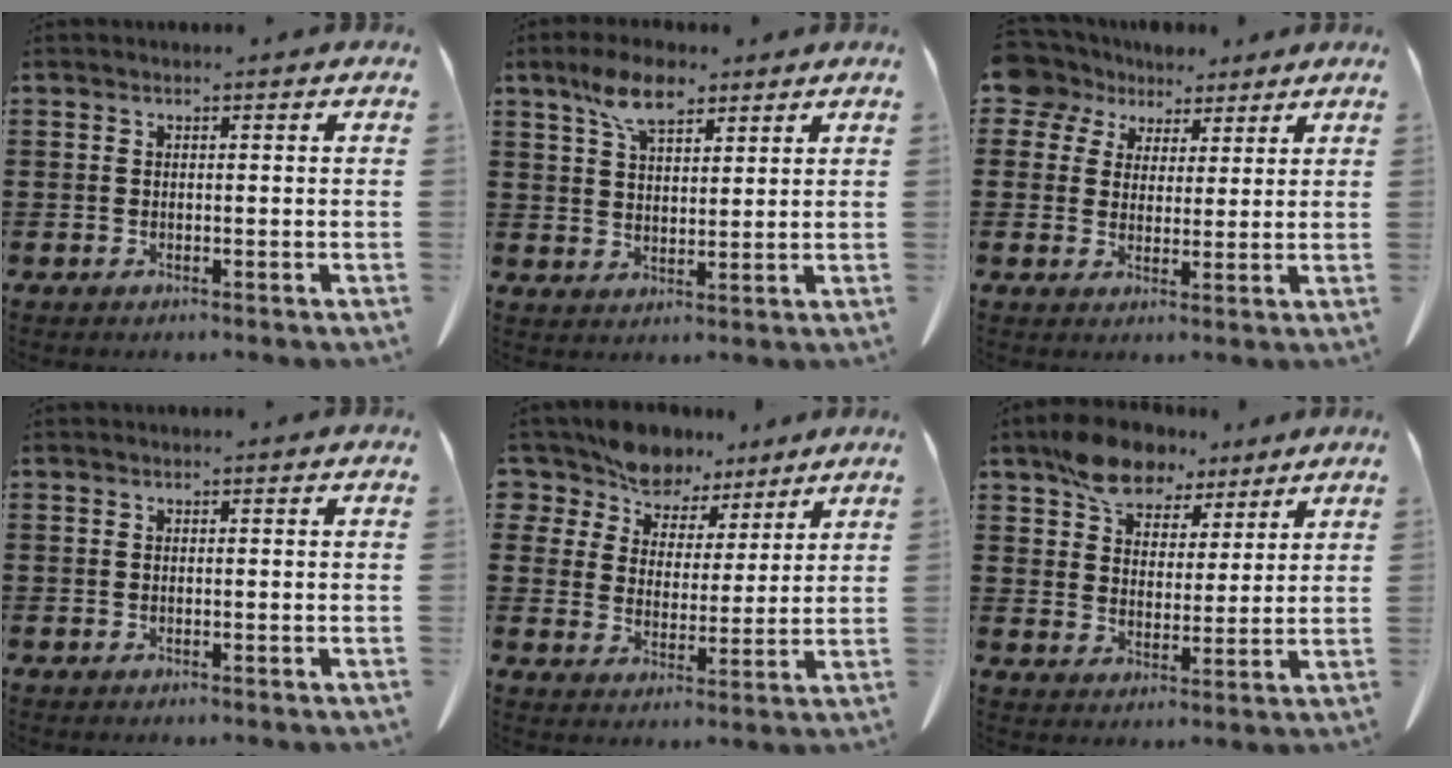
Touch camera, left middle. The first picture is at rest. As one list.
[{"total": 7.5, "force": [5.1, 3.2, 4.6], "torque": [-0.105, 0.002, 0.095]}, {"total": 6.0, "force": [4.4, 3.9, 1.0], "torque": [-0.045, -0.007, 0.083]}, {"total": 0.0}, {"total": 8.2, "force": [7.5, 3.1, 0.7], "torque": [-0.060, -0.040, 0.144]}, {"total": 8.5, "force": [6.9, 4.1, 2.7], "torque": [-0.066, -0.012, 0.130]}]